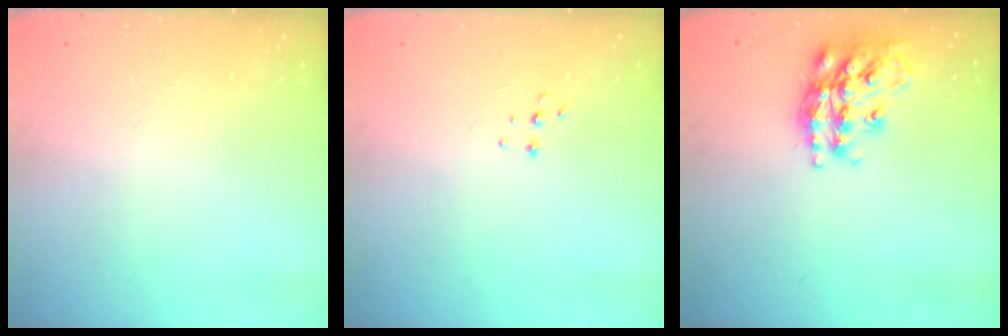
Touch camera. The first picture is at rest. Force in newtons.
{"total": 3.7, "press": 3.7, "slide": 0.3}
{"total": 18.2, "press": 18.1, "slide": 1.1}